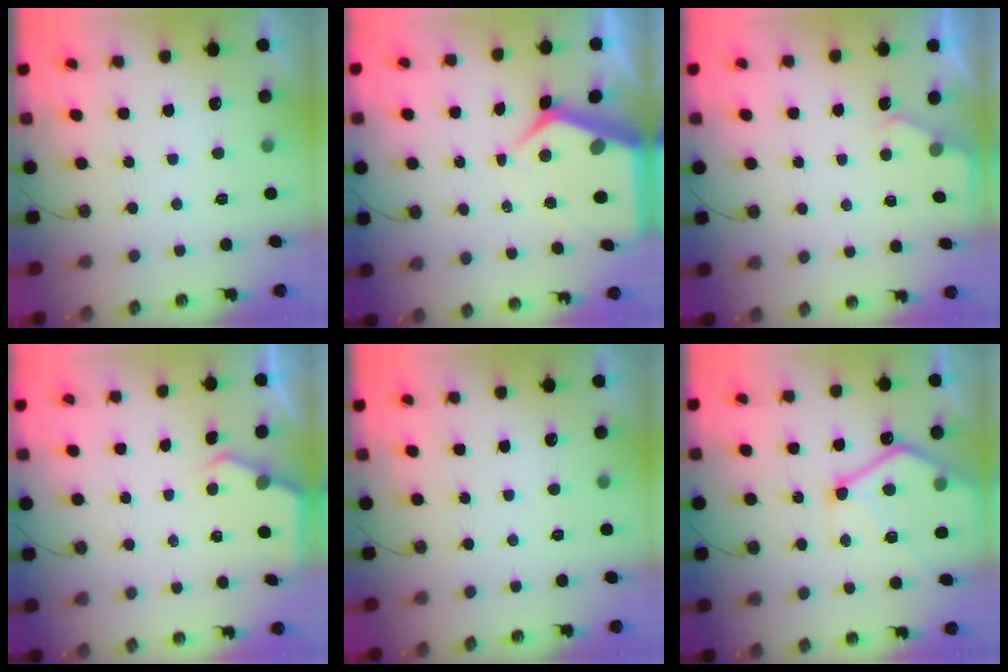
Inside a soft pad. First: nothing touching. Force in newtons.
{"total": 9.6, "press": 9.6, "slide": 0.8}
{"total": 1.8, "press": 1.7, "slide": 0.3}
{"total": 3.0, "press": 2.9, "slide": 0.5}
{"total": 0.0}
{"total": 16.5, "press": 16.4, "slide": 1.7}